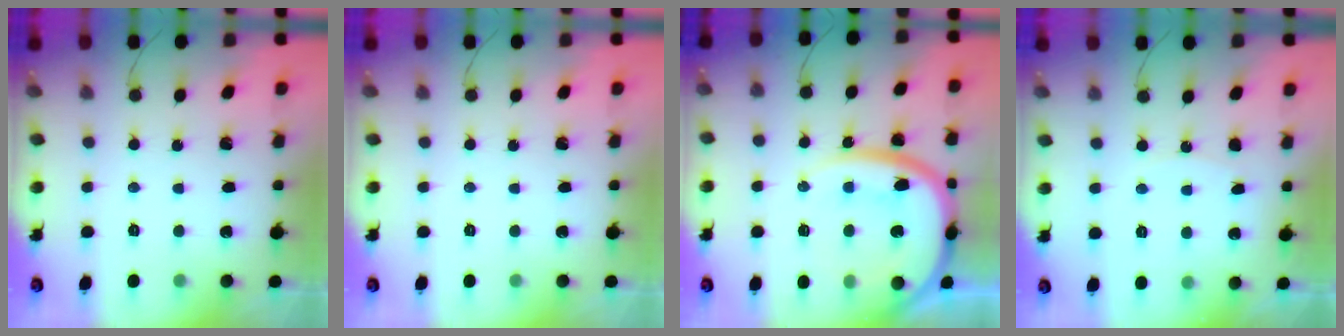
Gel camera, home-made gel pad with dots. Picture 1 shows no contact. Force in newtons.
{"total": 0.0}
{"total": 19.7, "press": 19.5, "slide": 2.3}
{"total": 5.7, "press": 5.7, "slide": 0.7}